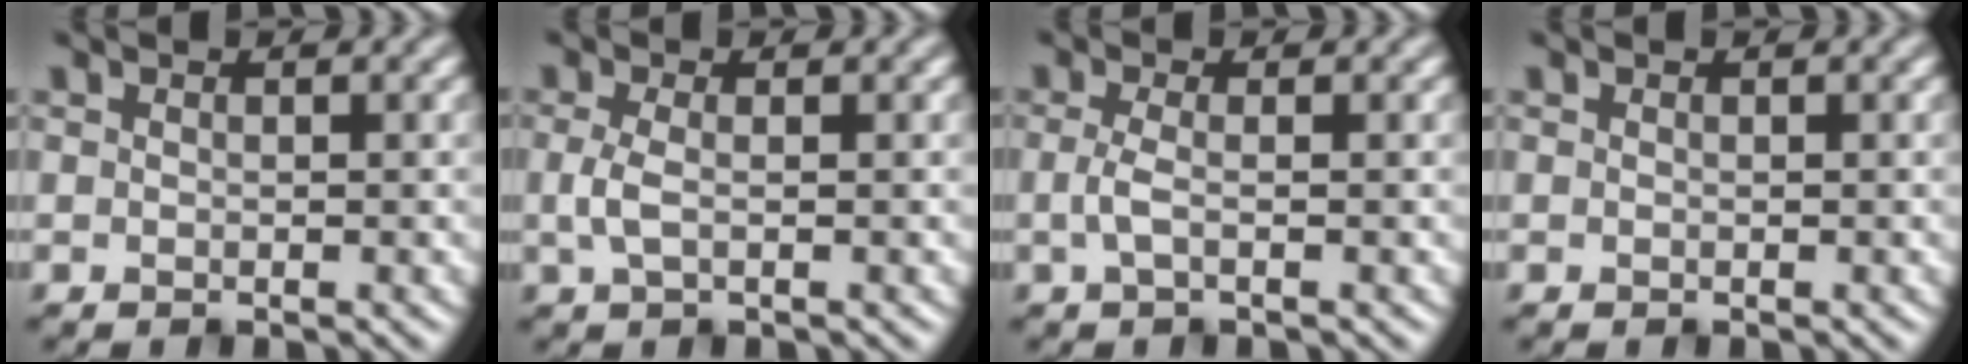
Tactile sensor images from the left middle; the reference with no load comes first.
{"total": 1.9, "force": [-0.1, 0.8, 1.7], "torque": [-0.042, -0.001, -0.004]}
{"total": 1.6, "force": [-0.2, 0.5, 1.5], "torque": [-0.037, -0.003, -0.008]}
{"total": 0.0}